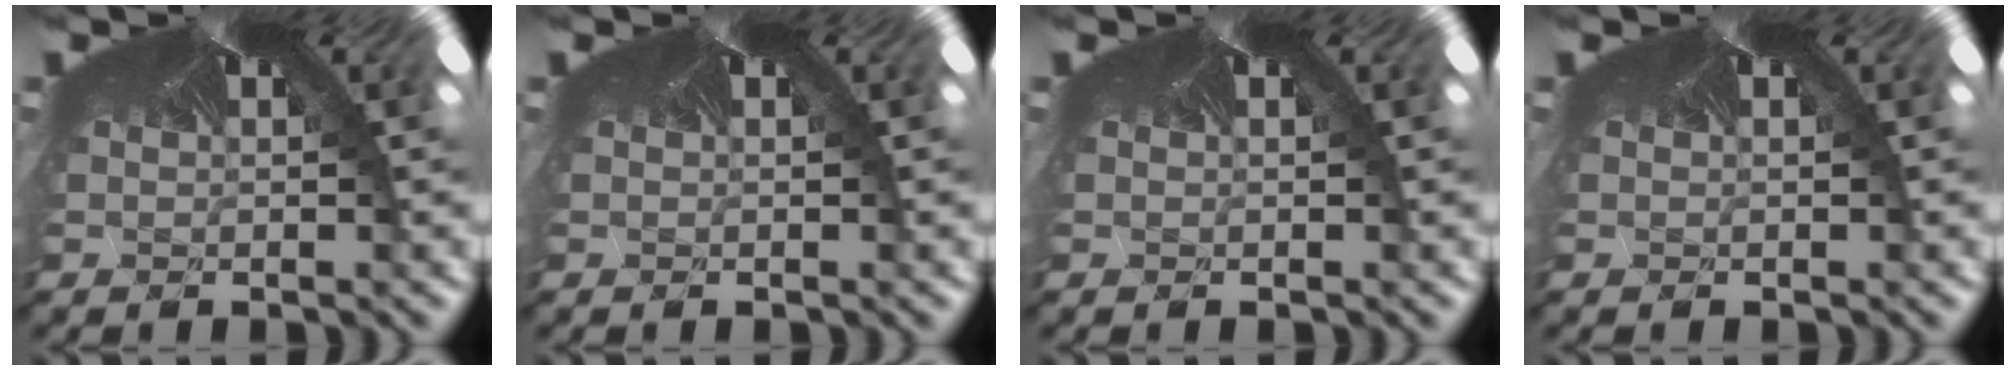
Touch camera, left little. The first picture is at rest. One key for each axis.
{"total": 0.0}
{"total": 0.0}
{"total": 0.0}